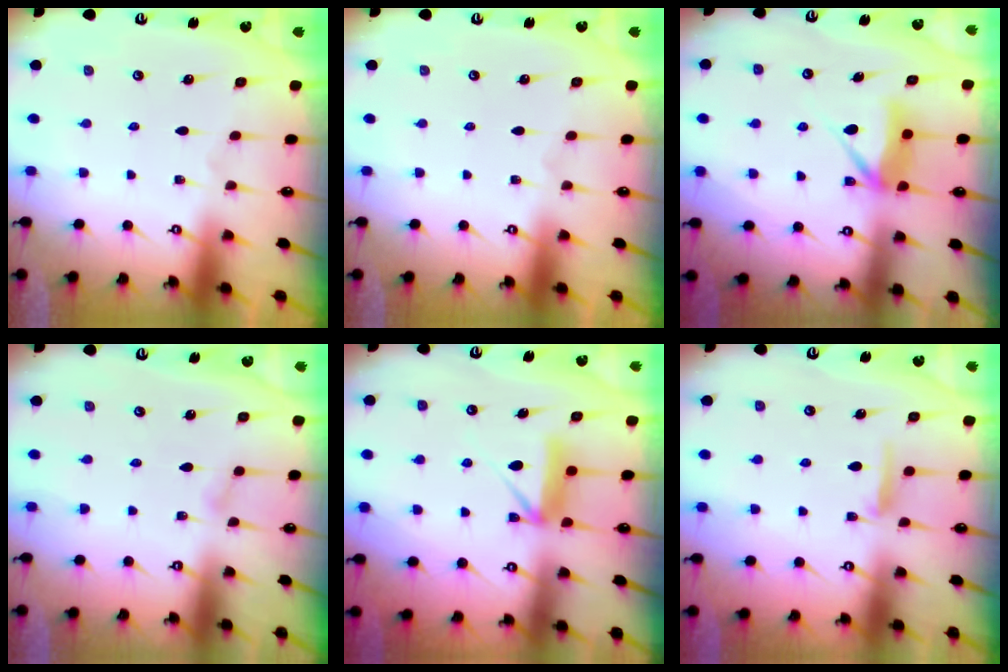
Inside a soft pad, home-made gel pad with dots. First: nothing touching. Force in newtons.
{"total": 0.0}
{"total": 8.0, "press": 8.0, "slide": 0.5}
{"total": 2.8, "press": 2.8, "slide": 0.2}
{"total": 8.7, "press": 8.7, "slide": 0.7}
{"total": 6.5, "press": 6.5, "slide": 0.7}